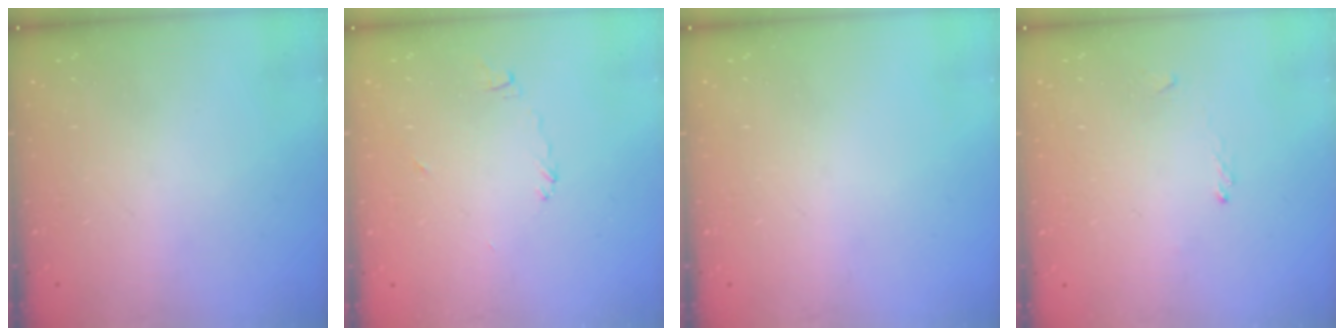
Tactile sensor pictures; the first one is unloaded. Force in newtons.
{"total": 4.8, "press": 4.7, "slide": 0.4}
{"total": 0.0}
{"total": 1.1, "press": 1.0, "slide": 0.5}